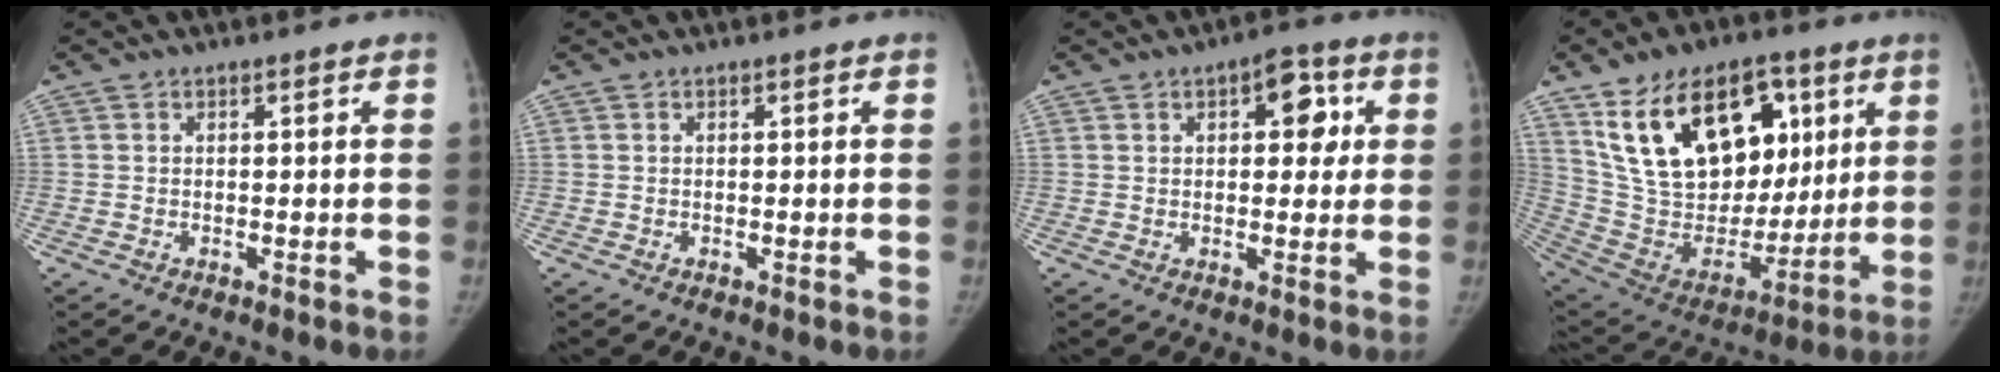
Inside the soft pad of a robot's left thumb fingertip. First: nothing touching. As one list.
[{"total": 0.0}, {"total": 7.2, "force": [2.1, 4.0, 5.6], "torque": [-0.038, 0.003, 0.022]}, {"total": 27.5, "force": [11.8, 17.0, 18.1], "torque": [-0.284, -0.010, 0.220]}]